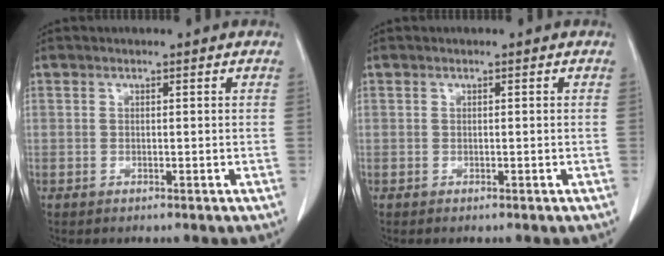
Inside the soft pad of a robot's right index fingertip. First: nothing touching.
{"total": 0.0}